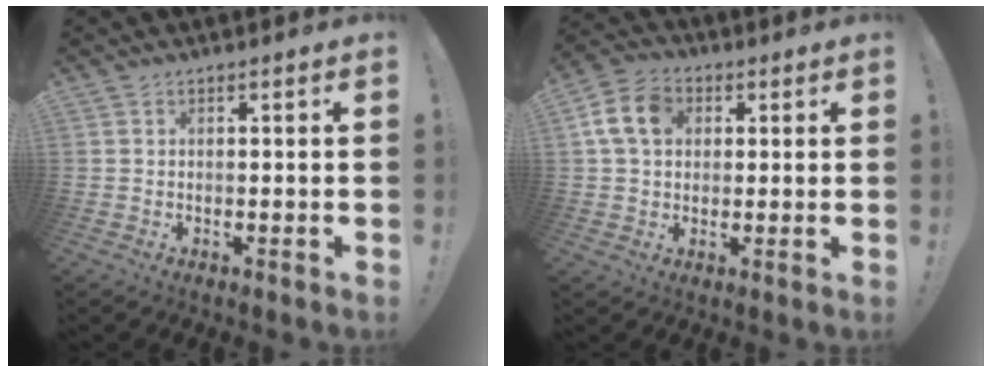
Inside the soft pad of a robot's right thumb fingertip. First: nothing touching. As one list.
[{"total": 11.1, "force": [2.8, 8.4, 6.7], "torque": [-0.119, 0.013, 0.059]}]